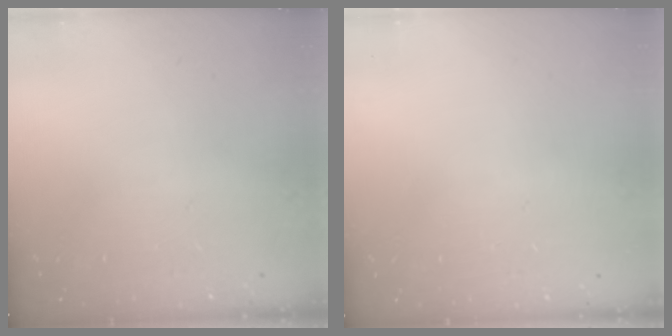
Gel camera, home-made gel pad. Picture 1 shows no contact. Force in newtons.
{"total": 0.0}